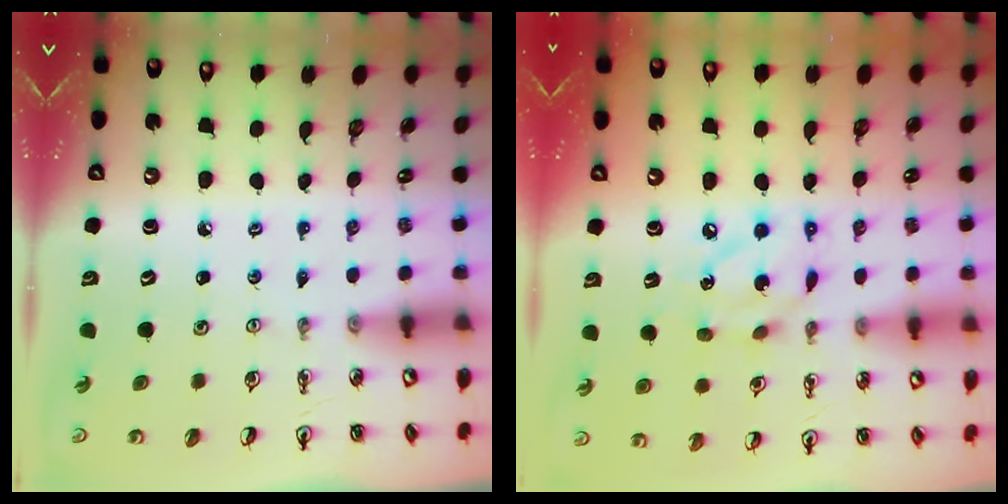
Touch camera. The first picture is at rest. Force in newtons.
{"total": 11.2, "press": 11.2, "slide": 0.6}